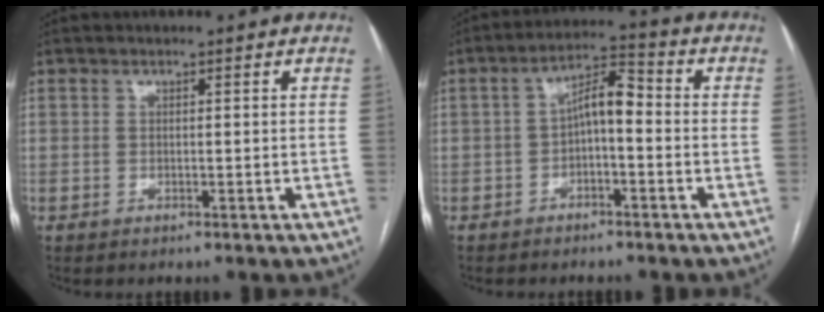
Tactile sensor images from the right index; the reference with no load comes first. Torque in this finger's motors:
{"motor_torque": [0.98, -0.26, 0.53, 0.11]}